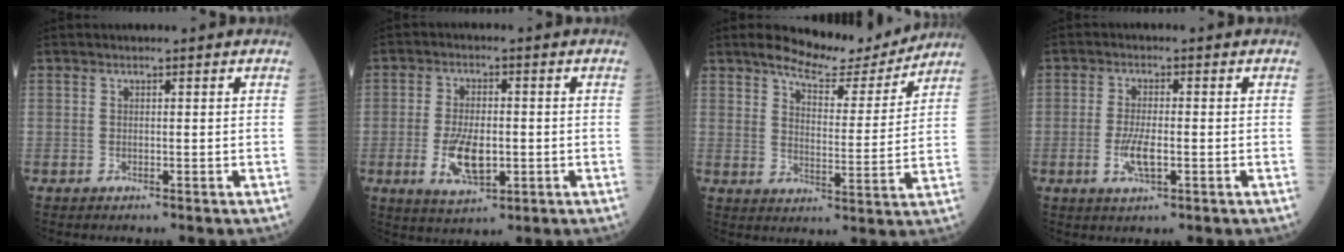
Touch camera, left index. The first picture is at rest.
{"total": 7.3, "force": [-1.7, 3.1, 6.4], "torque": [-0.132, -0.007, -0.025]}
{"total": 9.7, "force": [9.2, 1.7, 2.6], "torque": [-0.045, -0.010, 0.138]}
{"total": 4.4, "force": [-1.2, 1.1, 4.1], "torque": [-0.090, -0.004, -0.022]}